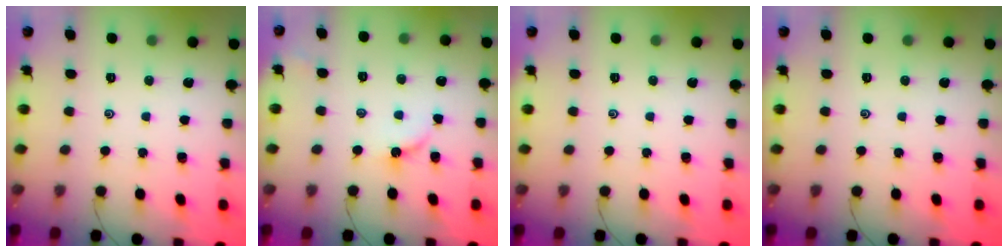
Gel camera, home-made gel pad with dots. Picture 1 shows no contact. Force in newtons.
{"total": 3.7, "press": 3.7, "slide": 0.4}
{"total": 0.0}
{"total": 0.0}